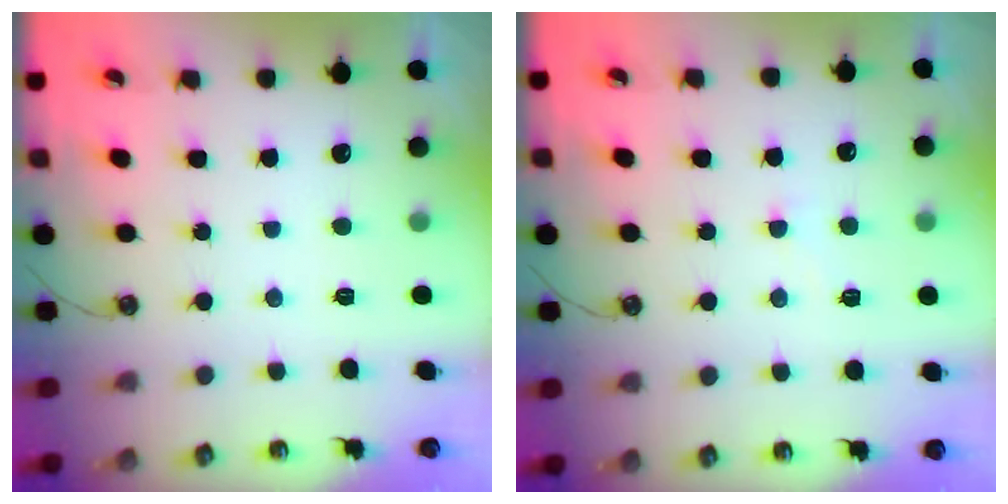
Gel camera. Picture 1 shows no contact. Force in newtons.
{"total": 2.7, "press": 2.6, "slide": 0.4}